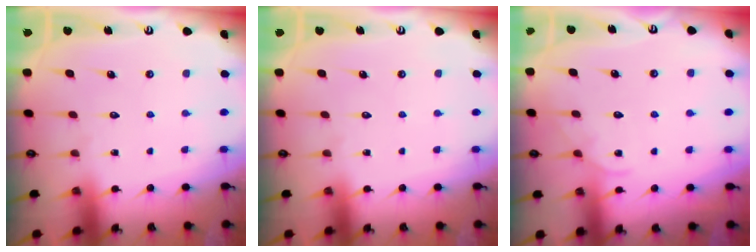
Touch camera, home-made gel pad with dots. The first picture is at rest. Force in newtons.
{"total": 0.0}
{"total": 3.6, "press": 3.6, "slide": 0.4}